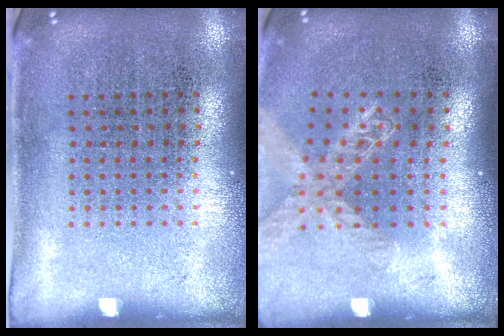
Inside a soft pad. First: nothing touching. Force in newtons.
{"total": 1.4, "press": 1.3, "slide": 0.4}